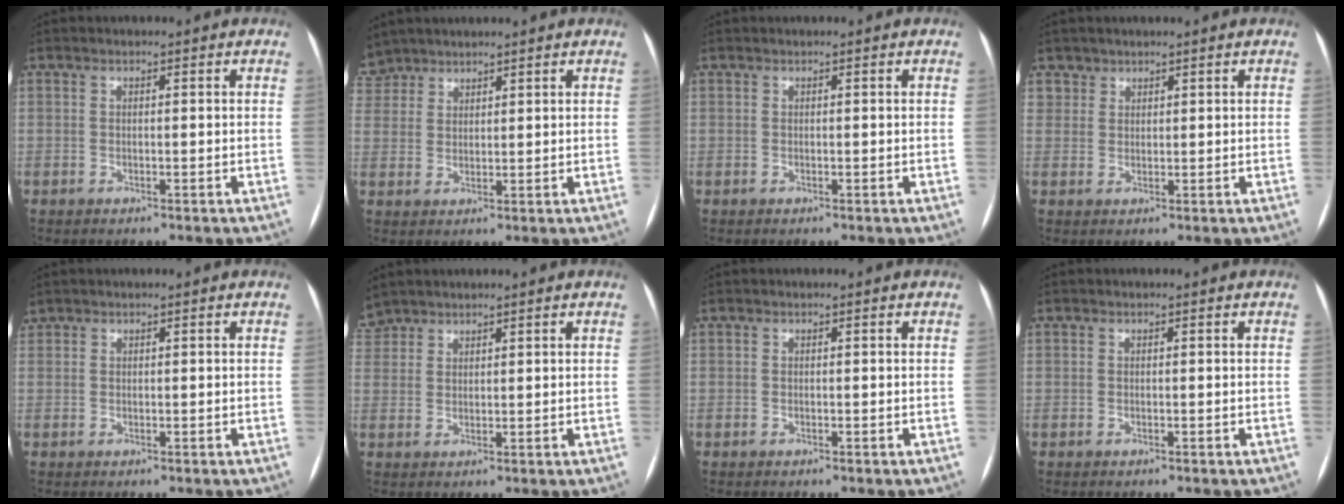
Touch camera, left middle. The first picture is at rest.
{"total": 6.5, "force": [5.5, 3.5, 0.4], "torque": [-0.009, 0.015, 0.110]}
{"total": 0.0}
{"total": 1.8, "force": [1.2, 1.2, -0.4], "torque": [0.017, 0.004, 0.016]}
{"total": 0.8, "force": [0.6, 0.5, 0.0], "torque": [0.000, 0.011, 0.011]}
{"total": 5.2, "force": [4.5, 2.3, 0.9], "torque": [-0.029, 0.021, 0.096]}
{"total": 0.0}
{"total": 0.0}